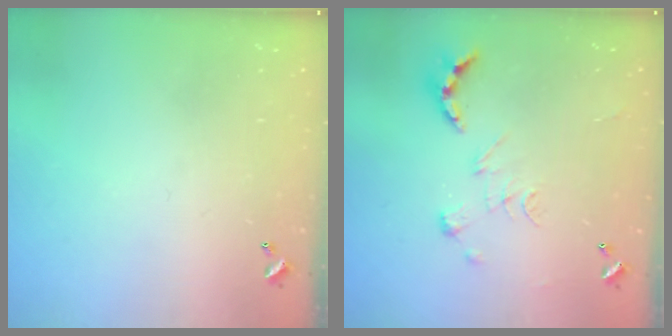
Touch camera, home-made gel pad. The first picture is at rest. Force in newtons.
{"total": 2.6, "press": 1.9, "slide": 1.8}